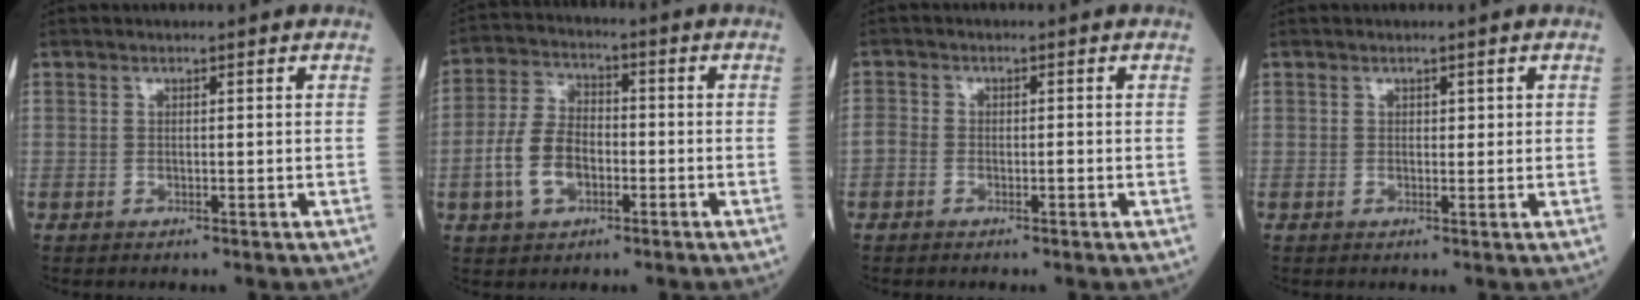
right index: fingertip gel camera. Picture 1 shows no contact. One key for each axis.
{"total": 8.1, "fx": -2.5, "fy": 4.8, "fz": 6.0, "tx": -0.142, "ty": 0.013, "tz": -0.050}
{"total": 2.0, "fx": -1.0, "fy": 1.1, "fz": 1.2, "tx": -0.020, "ty": 0.007, "tz": -0.017}
{"total": 0.9, "fx": 0.4, "fy": 0.6, "fz": 0.6, "tx": -0.004, "ty": 0.000, "tz": 0.004}